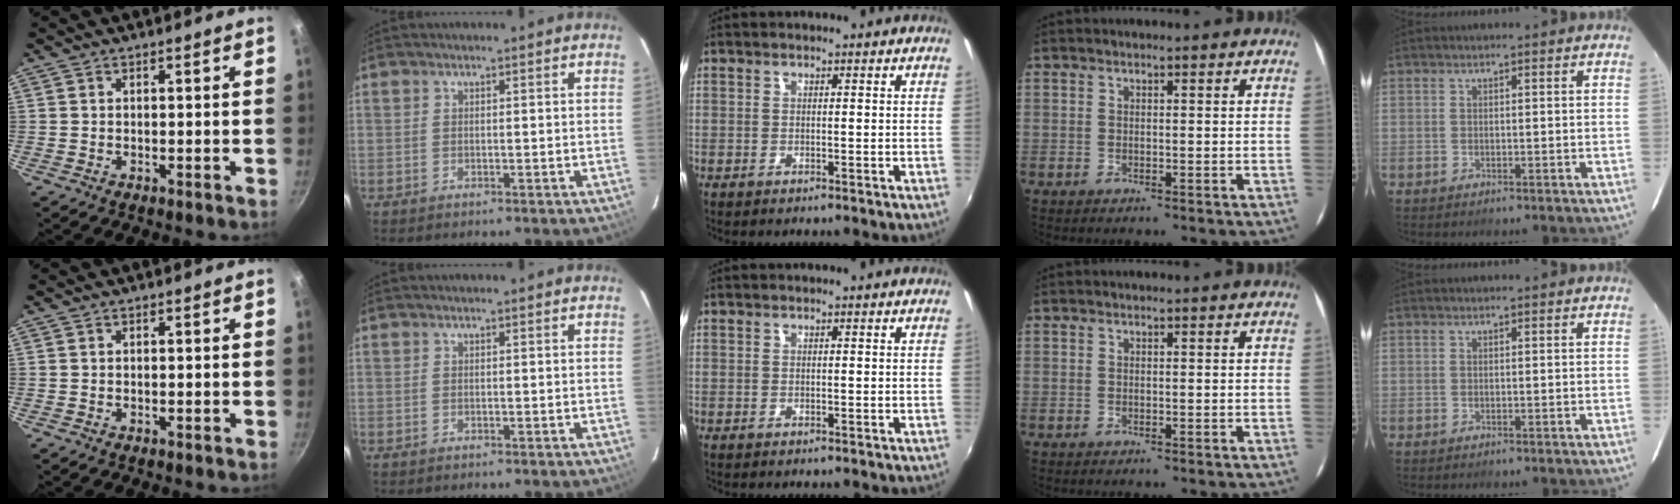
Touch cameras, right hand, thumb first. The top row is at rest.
{}